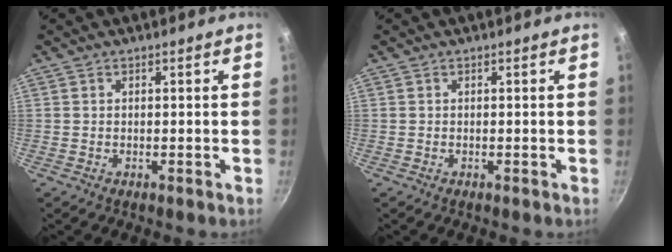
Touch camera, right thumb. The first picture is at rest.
{"total": 0.0}